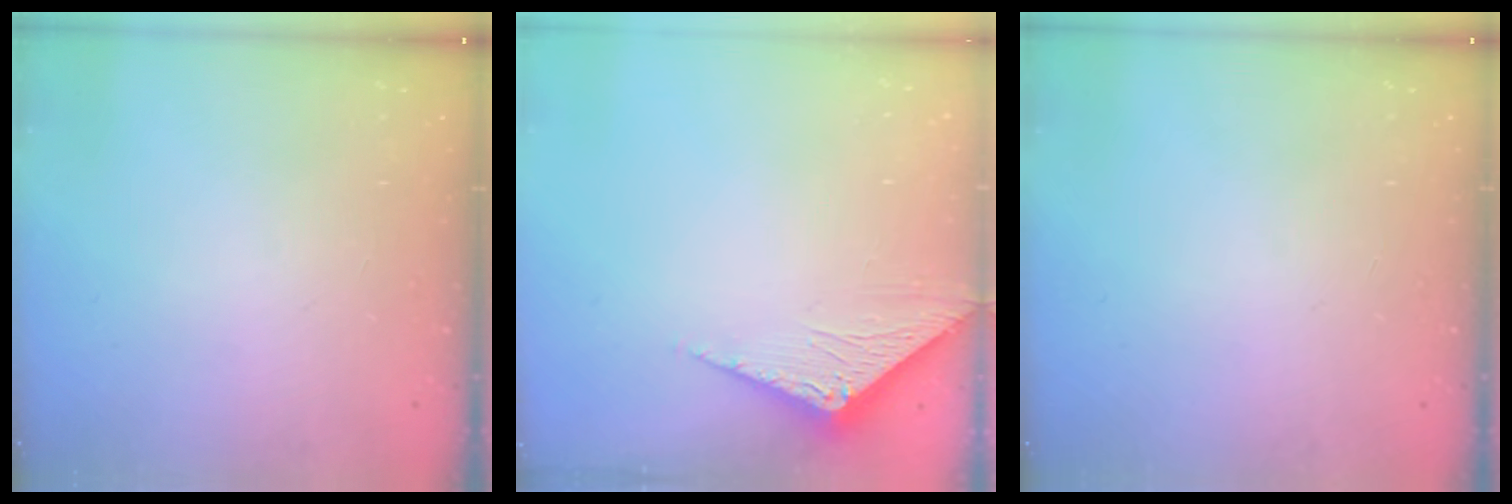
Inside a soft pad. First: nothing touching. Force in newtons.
{"total": 3.4, "press": 3.4, "slide": 0.2}
{"total": 0.0}